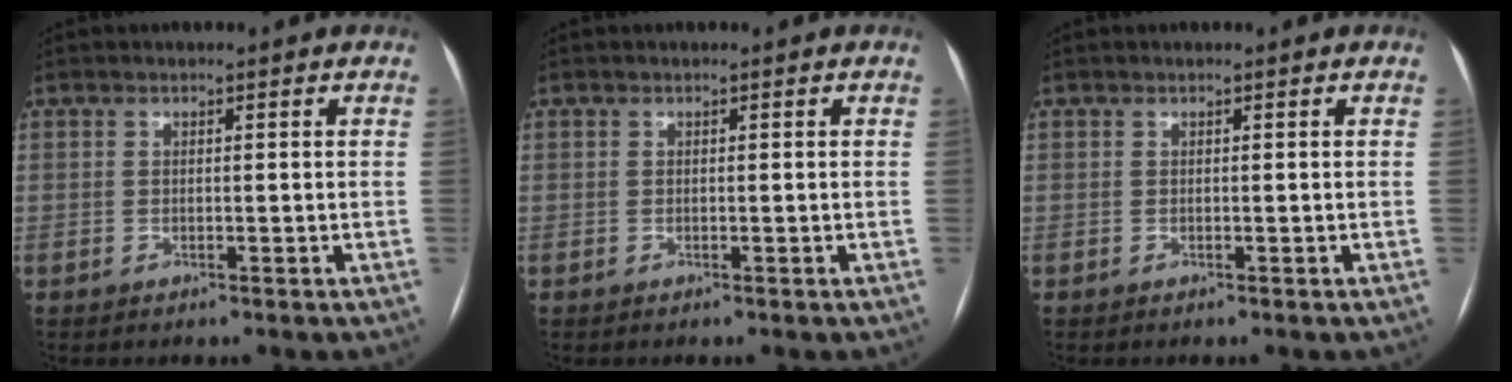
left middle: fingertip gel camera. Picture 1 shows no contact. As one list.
[{"total": 0.0}, {"total": 0.0}]